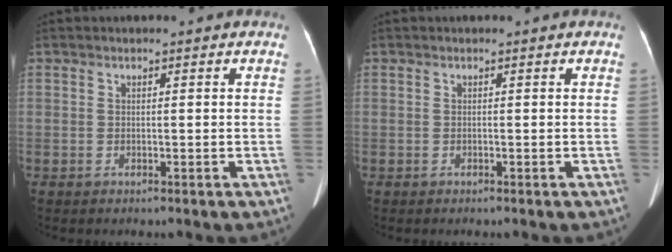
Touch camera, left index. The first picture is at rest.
{"total": 0.0}